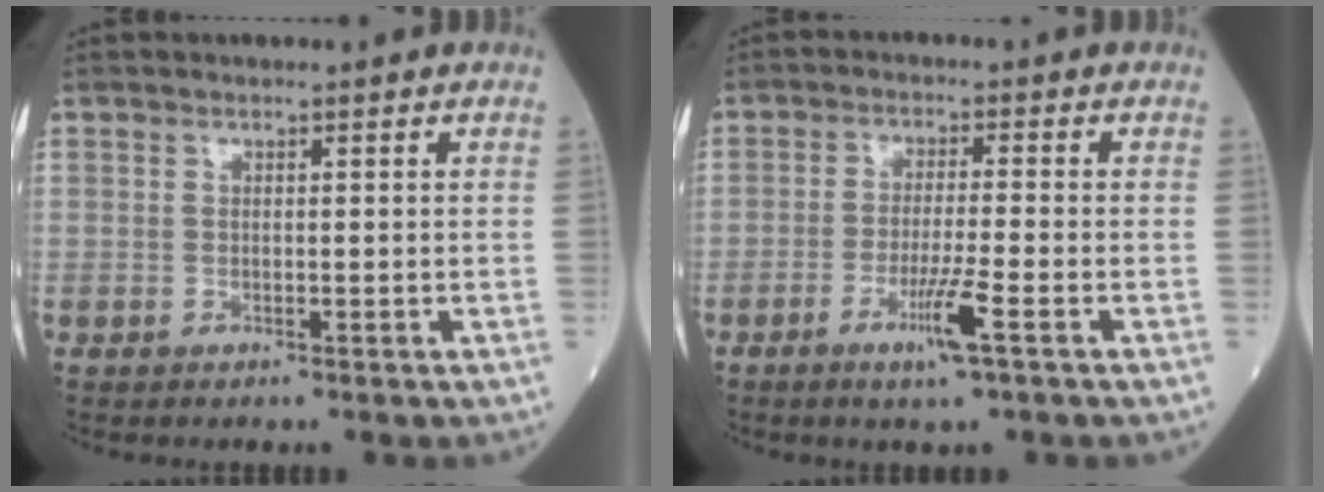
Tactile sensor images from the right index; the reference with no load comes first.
{"total": 5.6, "force": [-2.7, -0.4, 4.9], "torque": [-0.093, -0.012, -0.051]}